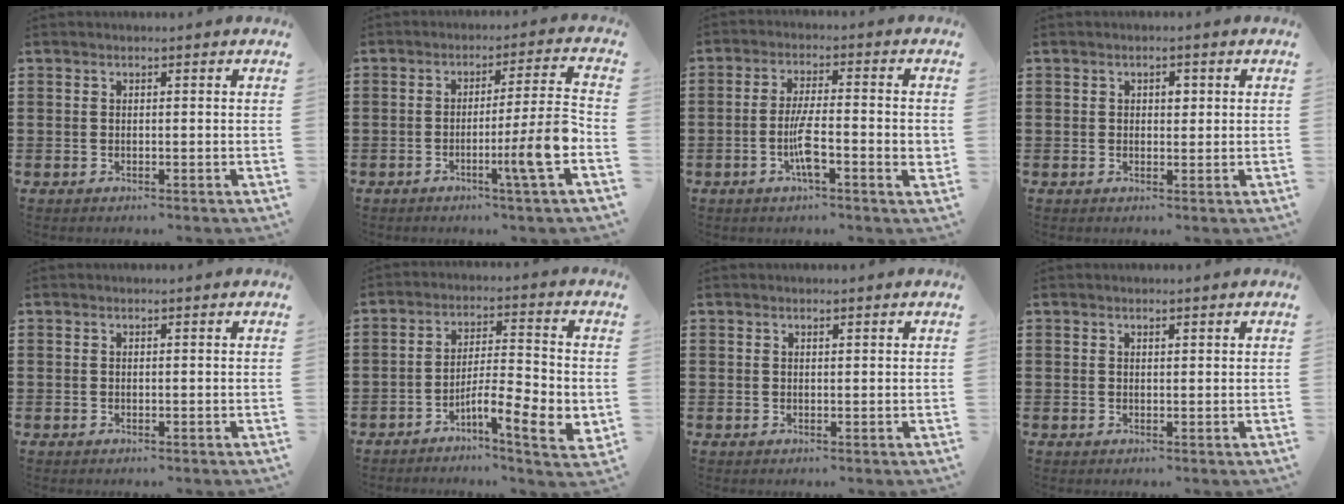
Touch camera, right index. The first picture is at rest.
{"total": 9.9, "force": [-2.9, -0.2, 9.4], "torque": [-0.149, -0.009, -0.055]}
{"total": 7.9, "force": [-2.0, 1.3, 7.5], "torque": [-0.150, -0.011, -0.043]}
{"total": 1.5, "force": [0.4, 0.9, 1.2], "torque": [-0.008, 0.001, 0.003]}
{"total": 0.0}
{"total": 8.3, "force": [-3.5, 1.7, 7.3], "torque": [-0.113, -0.005, -0.060]}
{"total": 0.5, "force": [0.4, 0.3, 0.2], "torque": [-0.004, 0.002, 0.007]}
{"total": 0.7, "force": [0.5, 0.3, 0.3], "torque": [-0.007, 0.002, 0.010]}